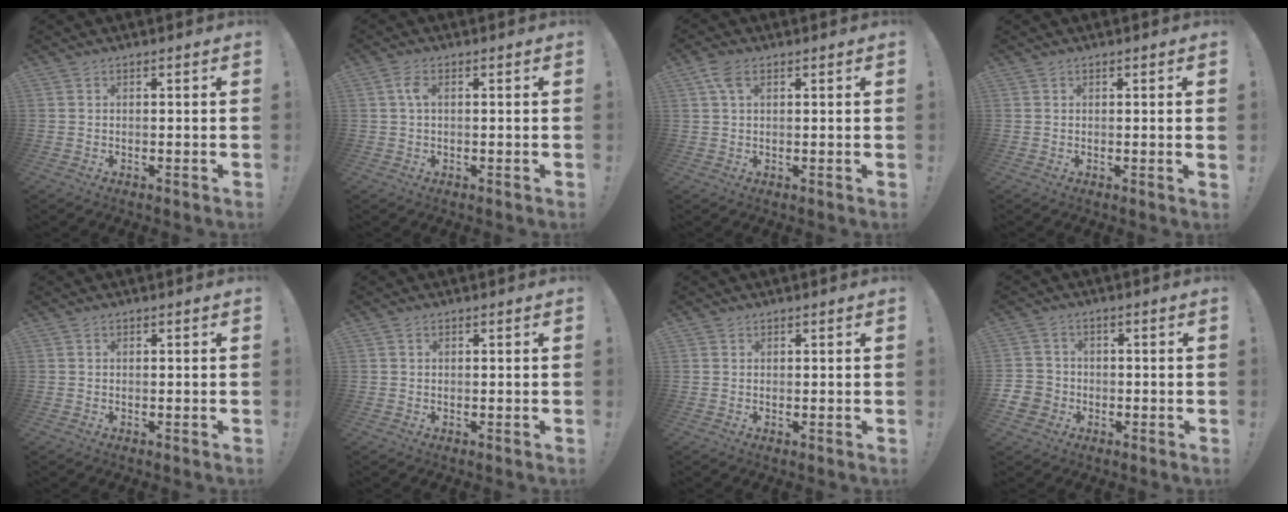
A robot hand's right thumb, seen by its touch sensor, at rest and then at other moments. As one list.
[{"total": 3.2, "force": [0.2, 1.2, 2.9], "torque": [-0.057, 0.008, 0.005]}, {"total": 4.6, "force": [1.9, 2.1, 3.6], "torque": [-0.069, 0.003, 0.035]}, {"total": 1.1, "force": [0.4, -0.5, 0.8], "torque": [-0.011, -0.002, 0.005]}, {"total": 0.0}, {"total": 0.6, "force": [0.3, 0.5, 0.1], "torque": [-0.001, 0.002, 0.006]}, {"total": 0.6, "force": [0.4, 0.4, 0.1], "torque": [0.008, -0.002, 0.007]}, {"total": 5.6, "force": [-1.8, 5.1, 1.5], "torque": [-0.039, 0.017, -0.037]}]